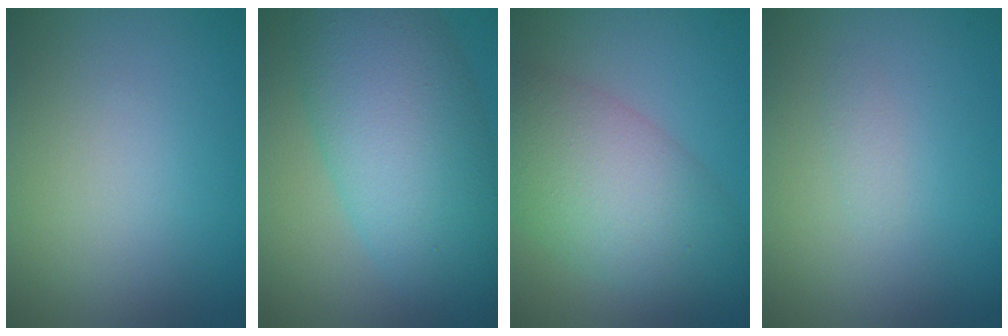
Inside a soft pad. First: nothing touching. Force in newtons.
{"total": 10.5, "press": 10.5, "slide": 0.2}
{"total": 7.5, "press": 7.5, "slide": 0.5}
{"total": 0.6, "press": 0.6, "slide": 0.0}